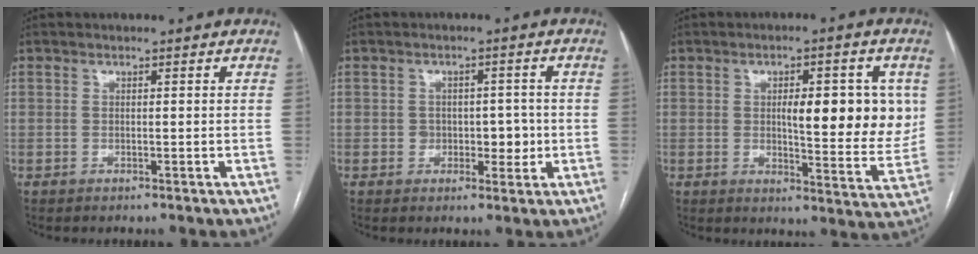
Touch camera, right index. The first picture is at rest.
{"total": 4.2, "force": [-0.5, 2.9, 3.0], "torque": [-0.028, 0.009, -0.002]}
{"total": 11.8, "force": [2.1, 3.6, 11.1], "torque": [-0.140, 0.002, 0.031]}